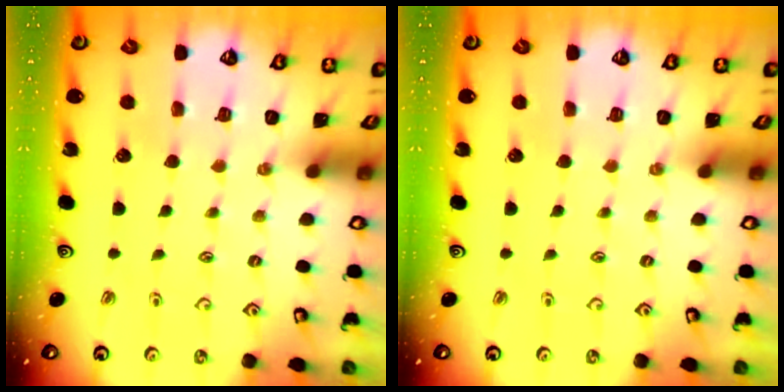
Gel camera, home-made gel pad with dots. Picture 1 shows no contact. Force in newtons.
{"total": 0.0}